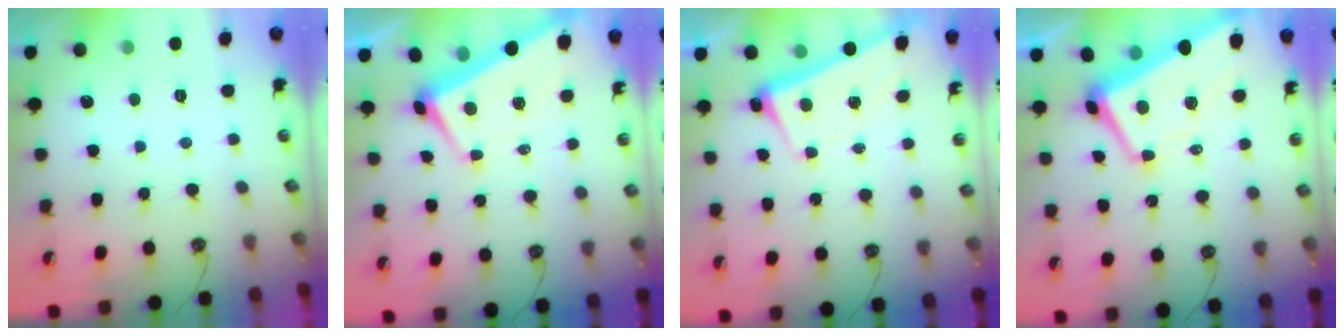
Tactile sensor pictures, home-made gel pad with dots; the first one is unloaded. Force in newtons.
{"total": 1.7, "press": 1.4, "slide": 1.0}
{"total": 2.6, "press": 2.4, "slide": 1.0}
{"total": 2.7, "press": 2.2, "slide": 1.7}